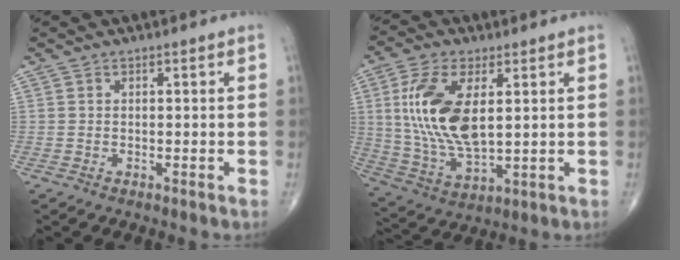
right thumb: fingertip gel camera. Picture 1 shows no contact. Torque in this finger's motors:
{"motor_torque": [1.95, 1.87, 1.59, 0.19, 0.19]}